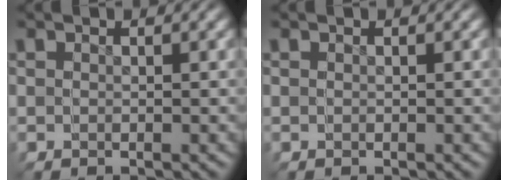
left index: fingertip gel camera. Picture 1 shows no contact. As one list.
[{"total": 0.0}]